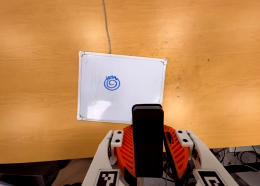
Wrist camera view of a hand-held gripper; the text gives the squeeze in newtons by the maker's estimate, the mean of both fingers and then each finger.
{"total": 6.5, "left": 5.1, "right": 7.9}